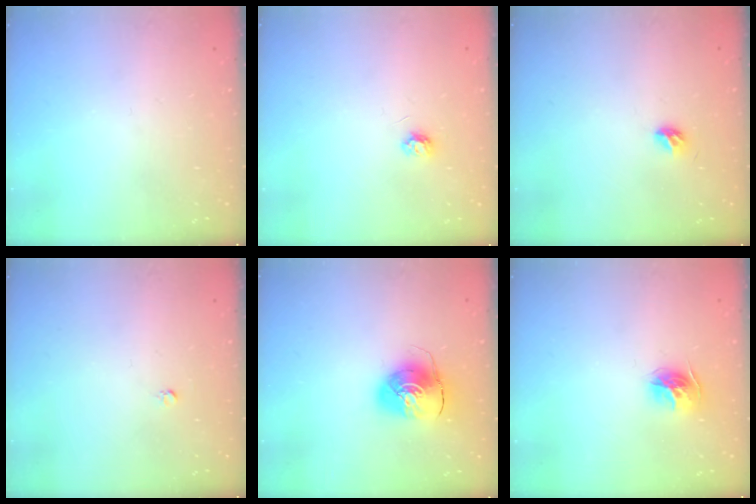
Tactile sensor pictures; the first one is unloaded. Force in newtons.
{"total": 3.5, "press": 3.5, "slide": 0.5}
{"total": 4.0, "press": 3.9, "slide": 1.0}
{"total": 2.5, "press": 2.5, "slide": 0.2}
{"total": 10.1, "press": 10.1, "slide": 0.7}
{"total": 10.3, "press": 10.3, "slide": 0.6}